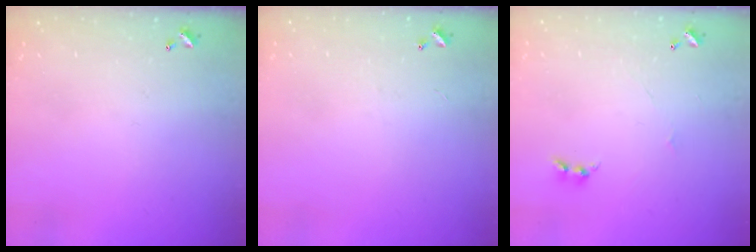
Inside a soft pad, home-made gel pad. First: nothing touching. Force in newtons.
{"total": 2.4, "press": 2.4, "slide": 0.3}
{"total": 2.1, "press": 2.0, "slide": 0.5}